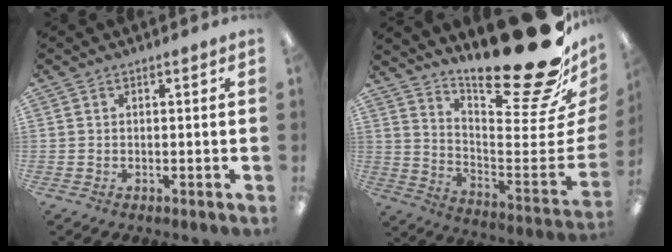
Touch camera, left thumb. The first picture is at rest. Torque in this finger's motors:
{"motor_torque": [0.45, 0.32, 1.40, -1.37, 0.10]}